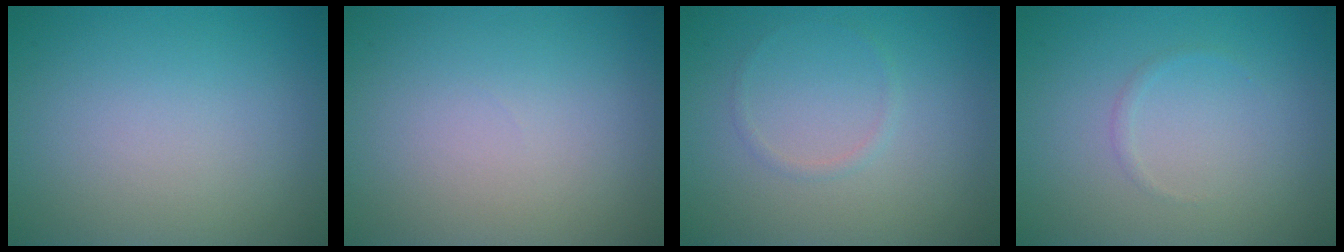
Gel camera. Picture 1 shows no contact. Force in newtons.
{"total": 0.0}
{"total": 0.7, "press": 0.7, "slide": 0.1}
{"total": 0.5, "press": 0.5, "slide": 0.0}